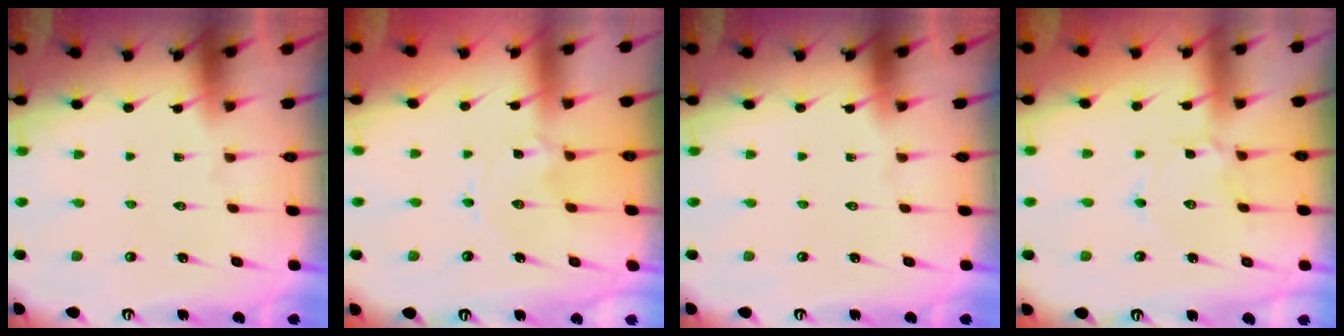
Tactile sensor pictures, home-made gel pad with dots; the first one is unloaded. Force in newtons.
{"total": 0.0}
{"total": 0.0}
{"total": 3.1, "press": 3.1, "slide": 0.4}